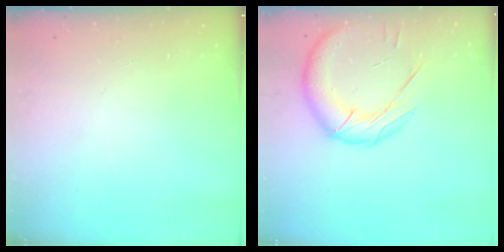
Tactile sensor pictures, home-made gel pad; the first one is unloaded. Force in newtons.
{"total": 18.4, "press": 18.2, "slide": 2.8}